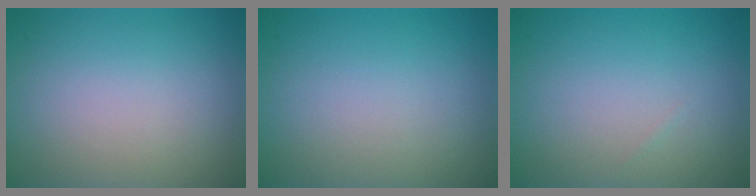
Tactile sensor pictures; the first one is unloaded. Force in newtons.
{"total": 0.0}
{"total": 0.0}